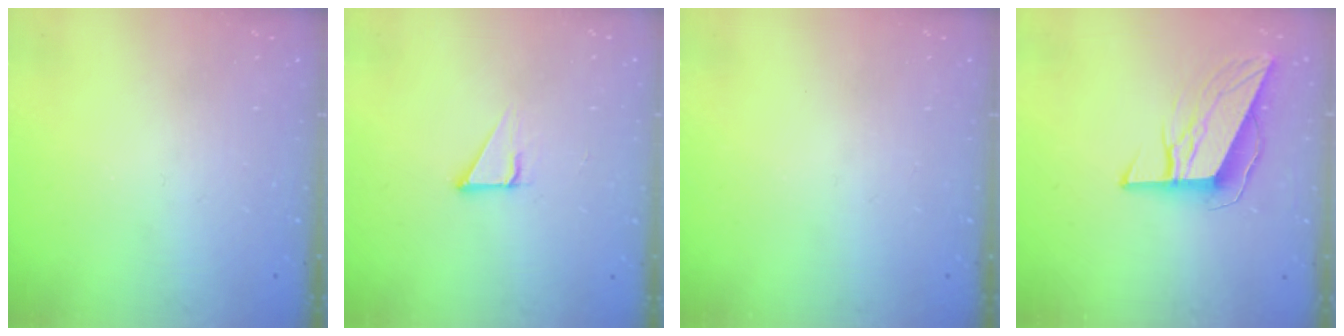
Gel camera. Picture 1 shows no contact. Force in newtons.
{"total": 2.8, "press": 2.8, "slide": 0.2}
{"total": 0.0}
{"total": 9.9, "press": 9.6, "slide": 2.3}